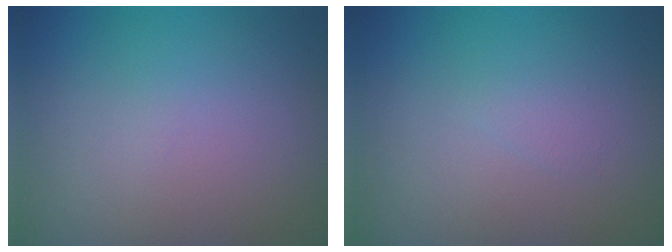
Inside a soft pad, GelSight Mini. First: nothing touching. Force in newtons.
{"total": 0.6, "press": 0.6, "slide": 0.1}